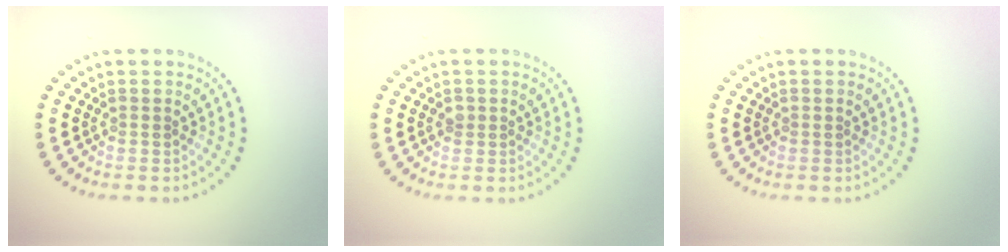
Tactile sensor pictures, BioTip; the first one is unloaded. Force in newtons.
{"total": 0.6, "press": 0.4, "slide": 0.4}
{"total": 0.0}